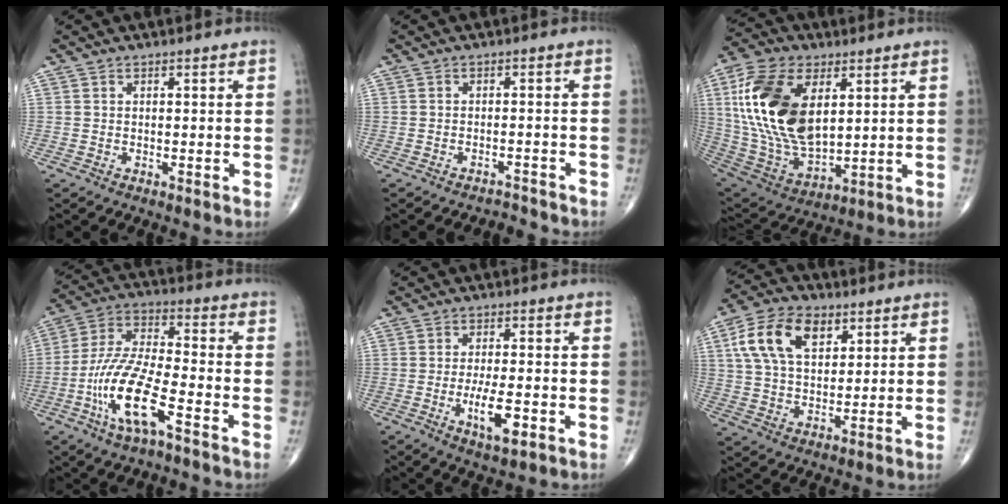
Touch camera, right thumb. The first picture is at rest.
{"total": 2.7, "force": [-2.6, 0.6, -0.3], "torque": [-0.003, 0.016, -0.037]}
{"total": 22.9, "force": [5.6, 12.8, 18.1], "torque": [-0.356, -0.024, 0.108]}
{"total": 14.6, "force": [-6.3, 4.1, 12.5], "torque": [-0.261, 0.035, -0.123]}
{"total": 6.9, "force": [-2.2, 2.1, 6.1], "torque": [-0.106, -0.003, -0.036]}
{"total": 13.7, "force": [5.4, 8.3, 9.5], "torque": [-0.163, -0.004, 0.099]}